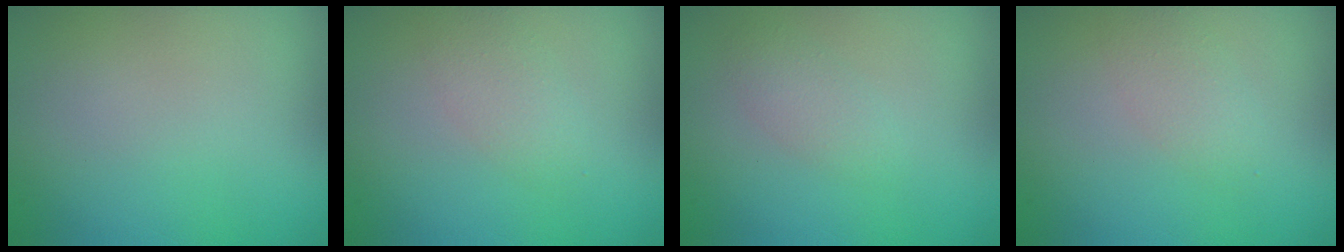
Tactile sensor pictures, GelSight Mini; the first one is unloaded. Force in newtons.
{"total": 1.8, "press": 1.8, "slide": 0.1}
{"total": 1.3, "press": 1.3, "slide": 0.1}
{"total": 1.8, "press": 1.8, "slide": 0.0}